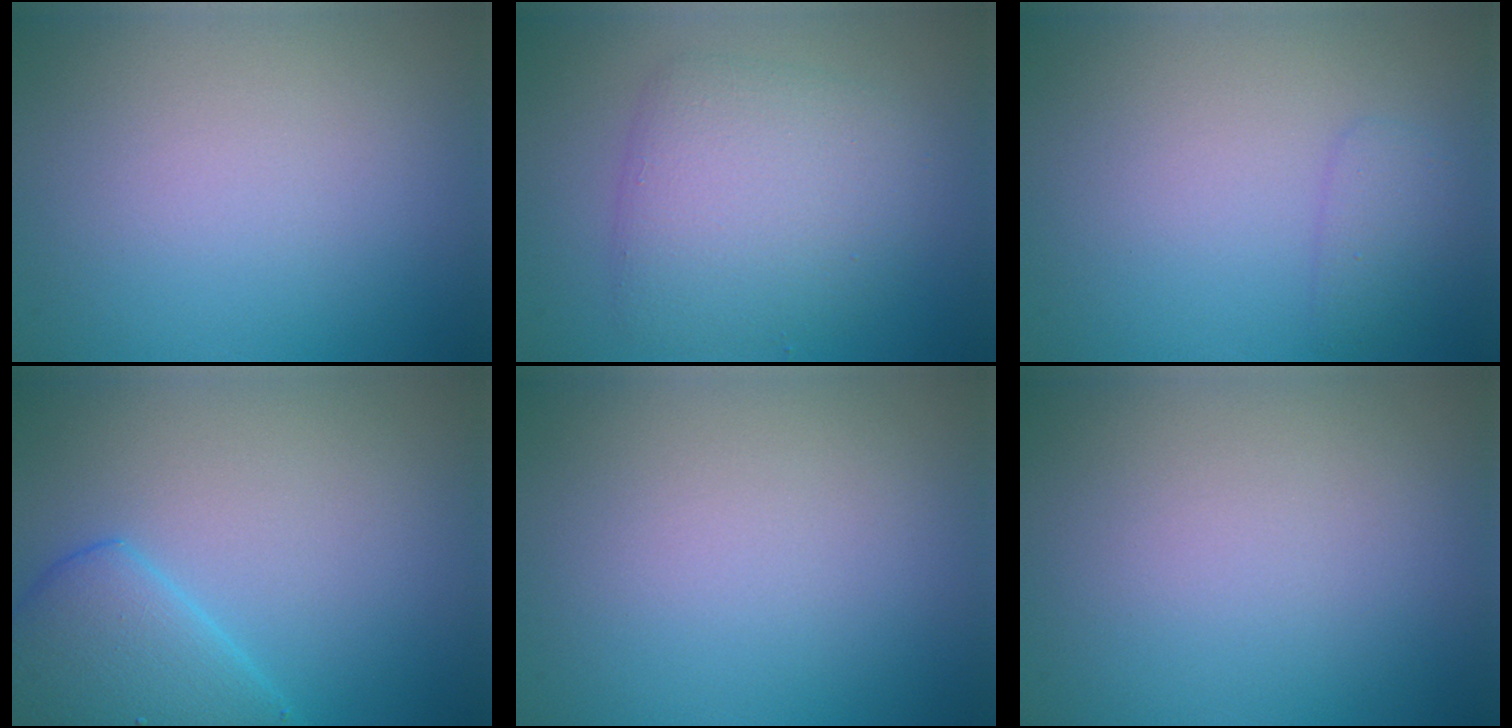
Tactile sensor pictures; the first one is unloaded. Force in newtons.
{"total": 5.2, "press": 5.2, "slide": 0.2}
{"total": 1.5, "press": 1.5, "slide": 0.1}
{"total": 5.0, "press": 5.0, "slide": 0.3}
{"total": 0.0}
{"total": 0.0}